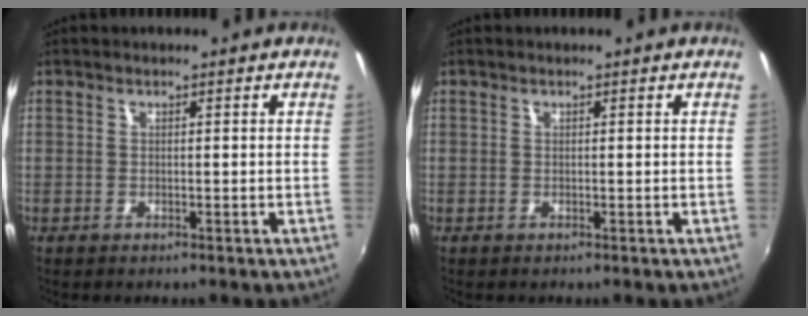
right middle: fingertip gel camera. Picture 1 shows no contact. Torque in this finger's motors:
{"motor_torque": [0.00, 0.00, -0.01, 0.00]}